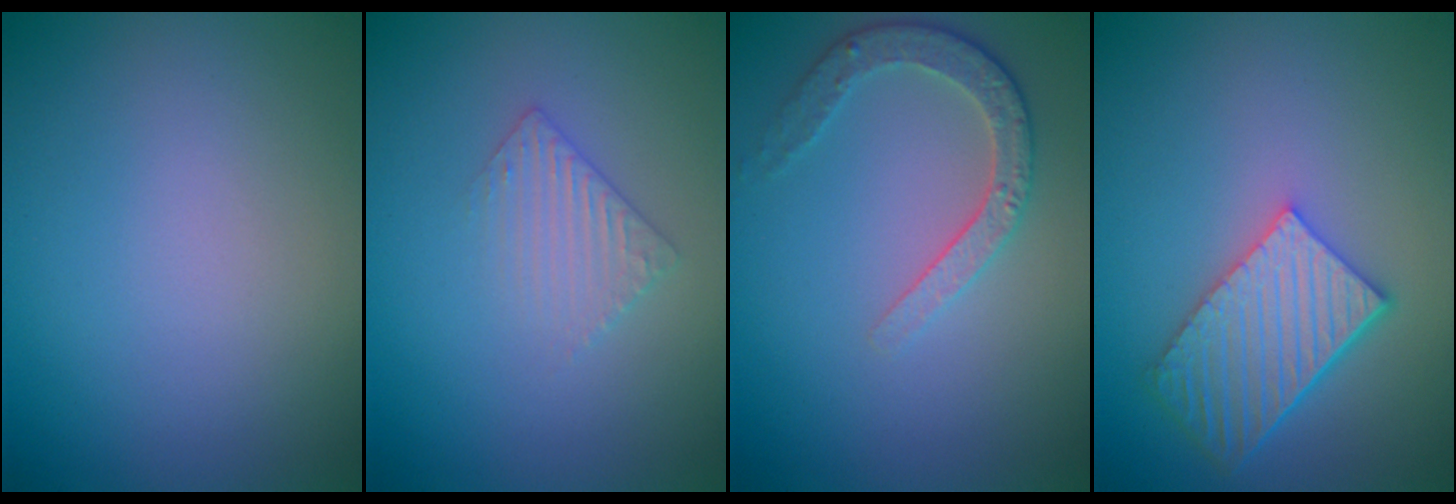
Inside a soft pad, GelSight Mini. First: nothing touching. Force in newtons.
{"total": 1.9, "press": 1.9, "slide": 0.5}
{"total": 2.9, "press": 2.8, "slide": 0.7}
{"total": 5.5, "press": 4.2, "slide": 3.7}